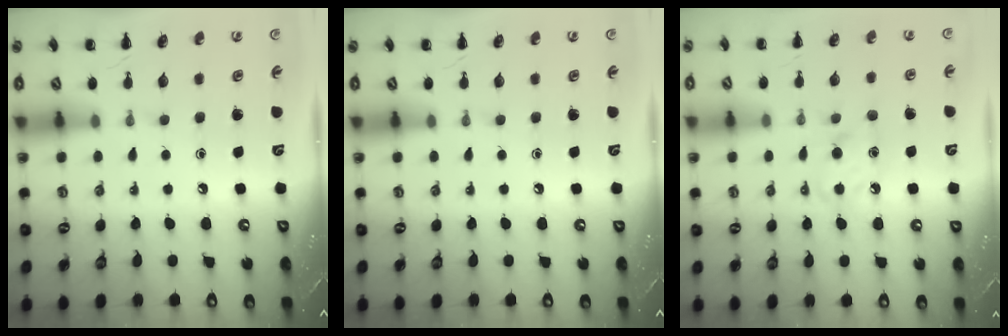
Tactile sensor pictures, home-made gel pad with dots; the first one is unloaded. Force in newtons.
{"total": 0.0}
{"total": 5.1, "press": 4.8, "slide": 1.6}